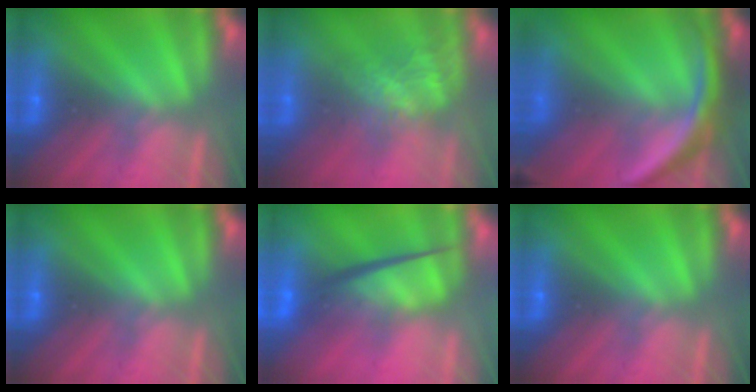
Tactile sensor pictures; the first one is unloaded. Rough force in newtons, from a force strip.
{"total": 4.5}
{"total": 9.5}
{"total": 0.0}
{"total": 5.6}
{"total": 0.0}